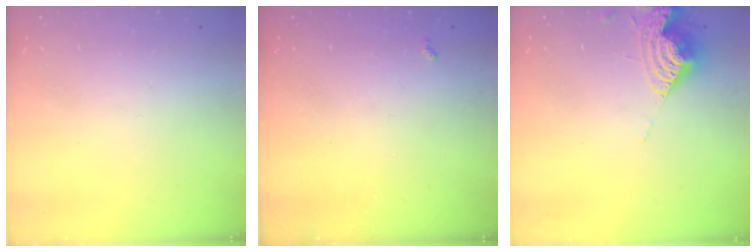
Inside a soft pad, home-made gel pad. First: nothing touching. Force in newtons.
{"total": 3.7, "press": 3.6, "slide": 0.7}
{"total": 9.8, "press": 9.8, "slide": 0.8}